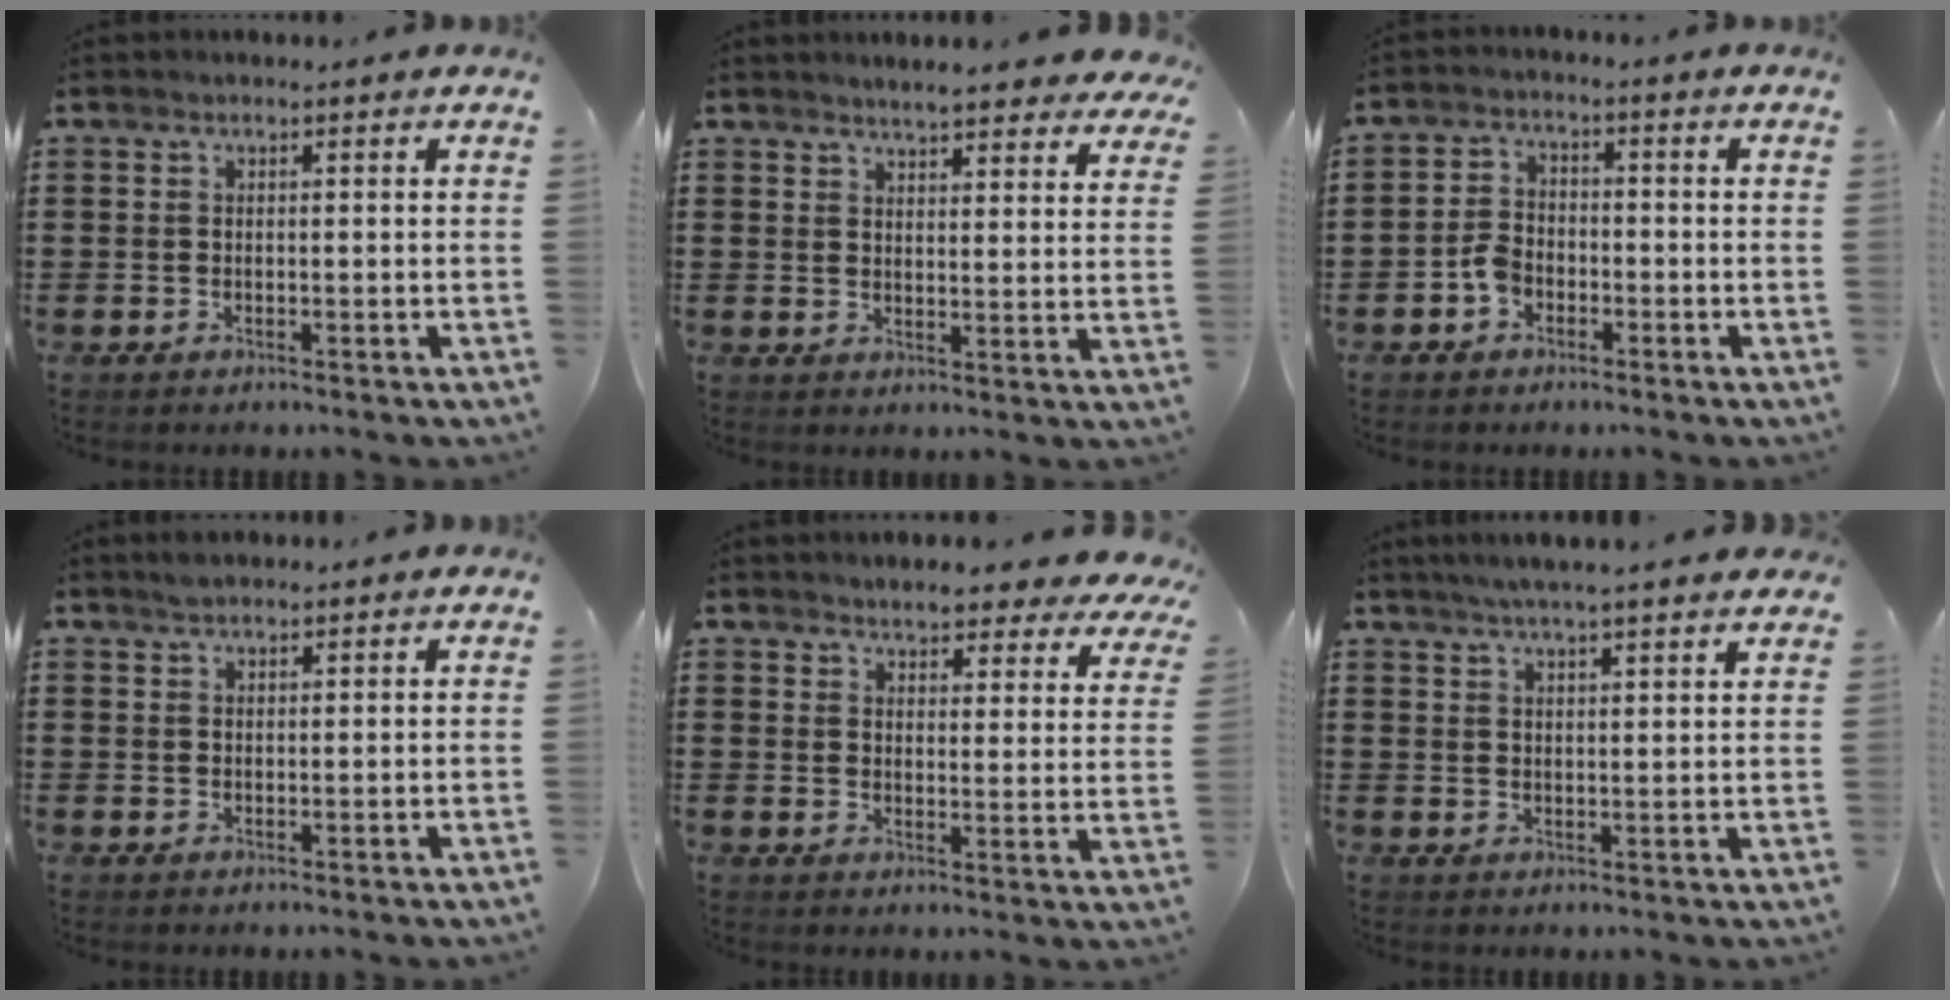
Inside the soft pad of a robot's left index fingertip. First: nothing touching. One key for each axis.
{"total": 4.8, "fx": 4.6, "fy": -0.1, "fz": 1.3, "tx": -0.033, "ty": -0.019, "tz": 0.082}
{"total": 3.4, "fx": -1.9, "fy": 2.3, "fz": 1.7, "tx": -0.046, "ty": 0.002, "tz": -0.041}
{"total": 1.4, "fx": 1.3, "fy": 0.4, "fz": 0.4, "tx": -0.010, "ty": 0.001, "tz": 0.025}
{"total": 4.7, "fx": 4.6, "fy": 0.2, "fz": 1.0, "tx": -0.032, "ty": -0.025, "tz": 0.081}
{"total": 3.9, "fx": 3.5, "fy": -0.3, "fz": 1.7, "tx": -0.043, "ty": -0.010, "tz": 0.062}